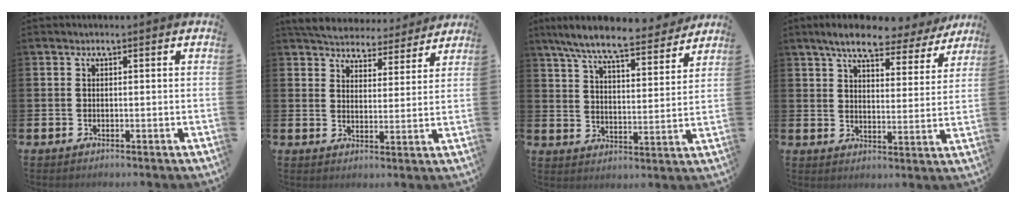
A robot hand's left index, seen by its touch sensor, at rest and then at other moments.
{"total": 6.1, "force": [5.9, 1.5, 0.5], "torque": [-0.034, -0.041, 0.104]}
{"total": 8.7, "force": [7.9, 1.0, 3.5], "torque": [-0.090, -0.047, 0.137]}
{"total": 7.2, "force": [6.5, 1.7, 2.6], "torque": [-0.062, -0.032, 0.110]}